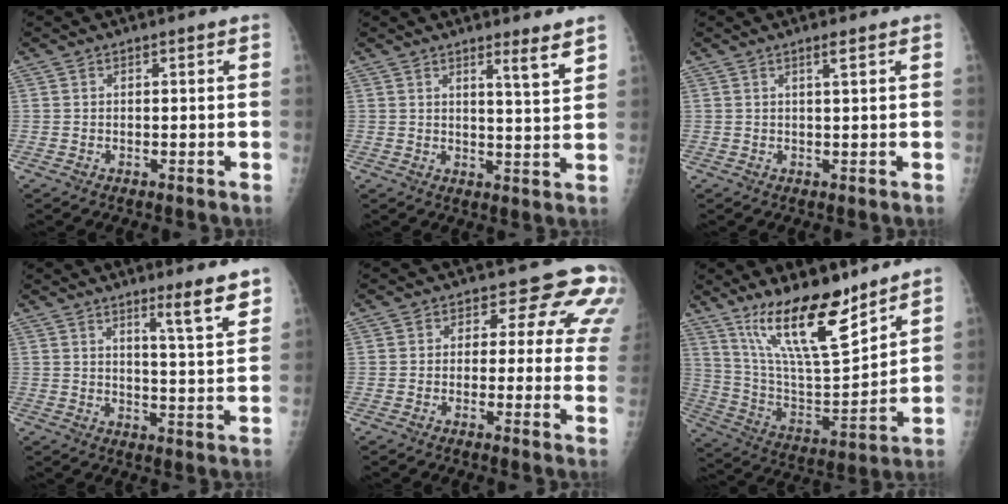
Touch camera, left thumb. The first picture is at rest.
{"total": 4.8, "force": [3.5, 0.1, 3.2], "torque": [-0.038, -0.033, 0.048]}
{"total": 1.5, "force": [0.9, 0.0, 1.2], "torque": [-0.022, -0.006, 0.017]}
{"total": 7.3, "force": [5.3, 0.4, 5.0], "torque": [-0.062, -0.043, 0.075]}
{"total": 10.2, "force": [5.9, 6.2, 5.6], "torque": [-0.011, -0.018, 0.041]}
{"total": 19.1, "force": [13.6, 5.3, 12.4], "torque": [-0.181, -0.085, 0.250]}